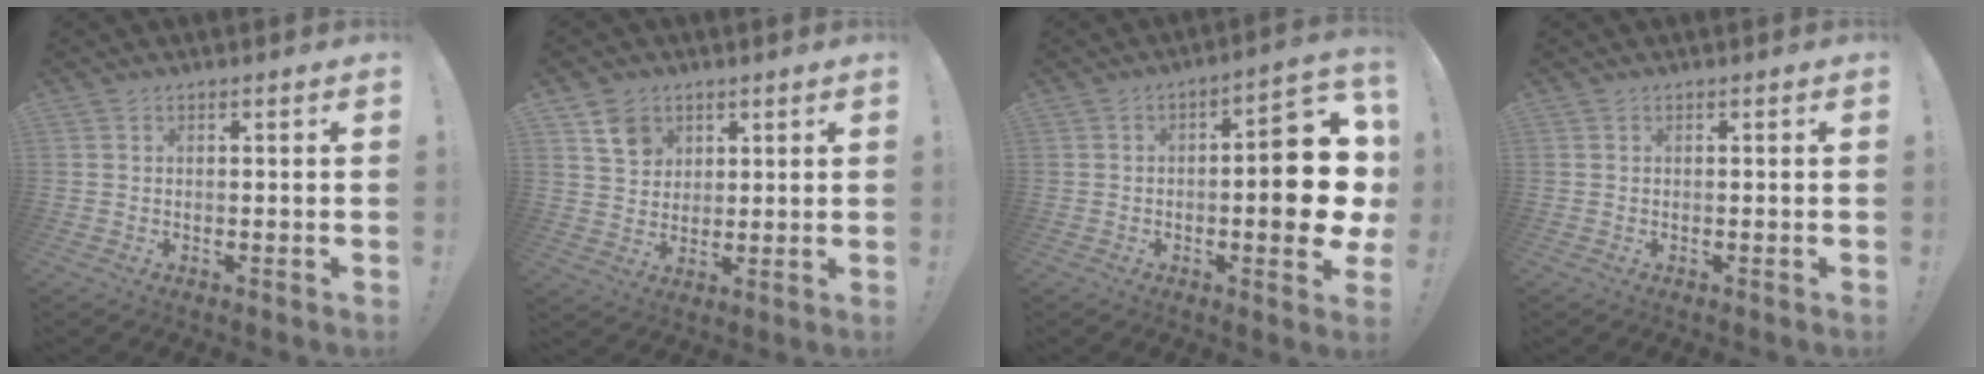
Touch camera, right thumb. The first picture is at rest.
{"total": 7.6, "force": [4.4, 5.9, 2.0], "torque": [-0.015, -0.029, 0.084]}
{"total": 15.8, "force": [-1.6, 5.3, 14.8], "torque": [-0.173, 0.000, -0.024]}
{"total": 0.0}